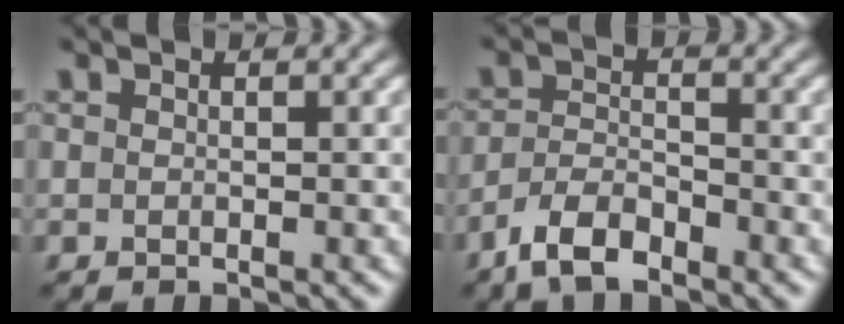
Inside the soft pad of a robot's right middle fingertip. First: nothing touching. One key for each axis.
{"total": 3.9, "fx": -2.9, "fy": 1.4, "fz": 2.2, "tx": -0.047, "ty": -0.001, "tz": -0.065}